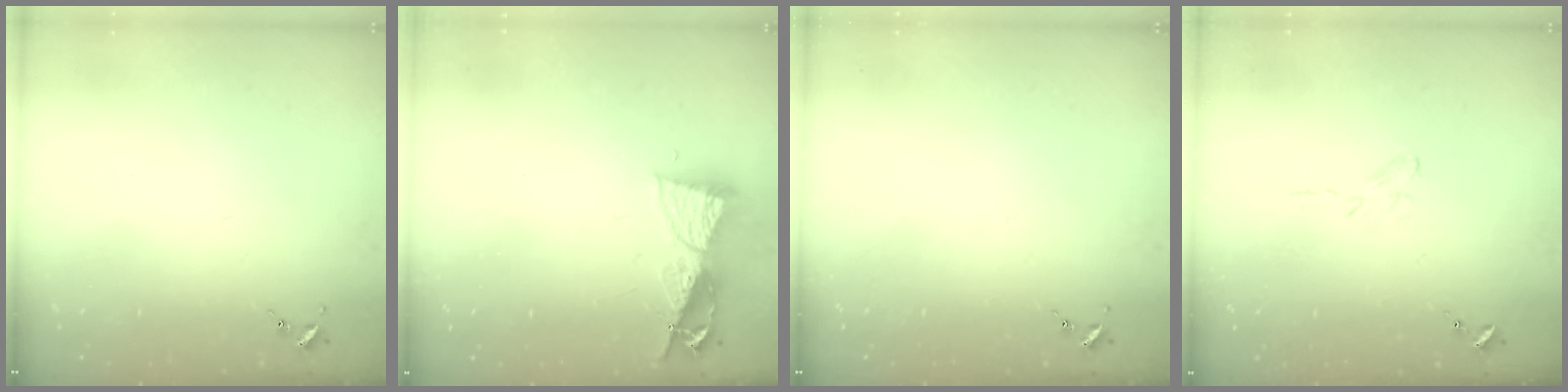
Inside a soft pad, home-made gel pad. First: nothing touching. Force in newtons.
{"total": 8.7, "press": 8.6, "slide": 1.0}
{"total": 0.0}
{"total": 3.8, "press": 3.8, "slide": 0.3}